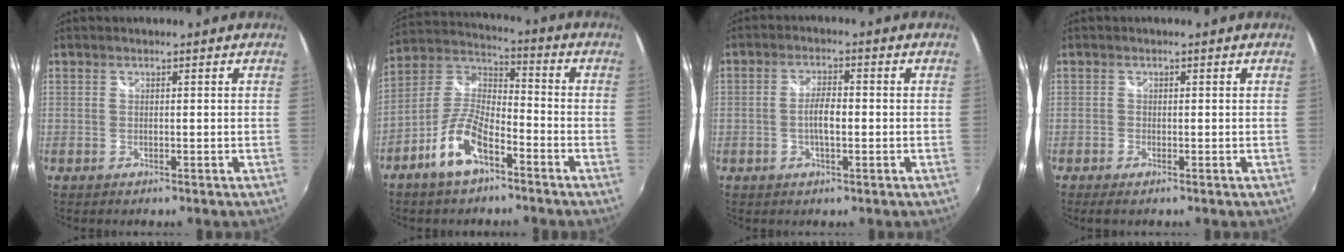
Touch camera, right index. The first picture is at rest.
{"total": 11.3, "force": [-6.3, 4.5, 8.3], "torque": [-0.183, 0.008, -0.118]}
{"total": 4.1, "force": [-0.8, 1.2, 3.8], "torque": [-0.073, 0.004, -0.016]}
{"total": 1.2, "force": [-0.9, 0.4, 0.6], "torque": [-0.015, -0.004, -0.019]}